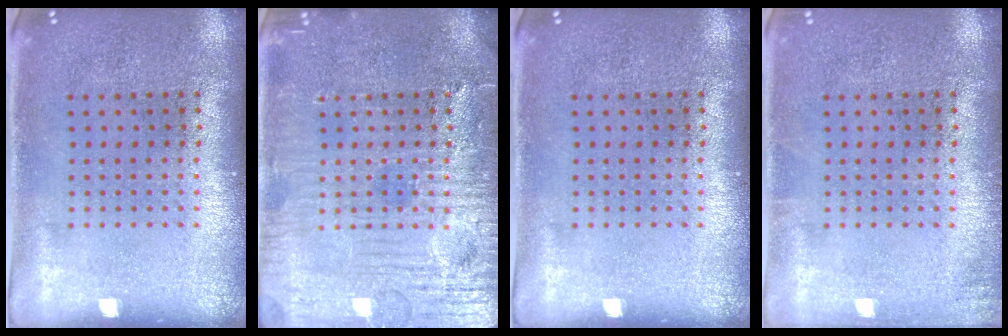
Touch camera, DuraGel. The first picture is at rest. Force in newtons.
{"total": 5.7, "press": 5.7, "slide": 0.6}
{"total": 0.0}
{"total": 0.8, "press": 0.8, "slide": 0.1}